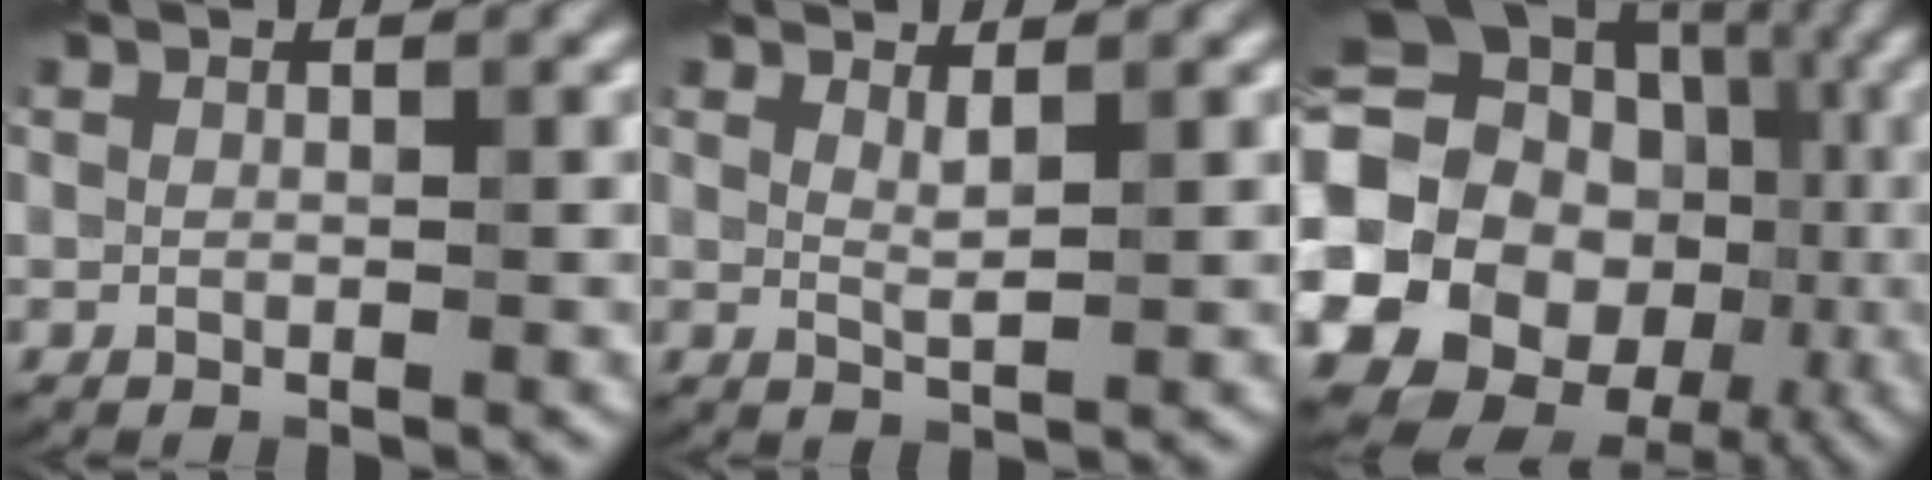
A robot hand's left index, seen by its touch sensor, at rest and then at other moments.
{"total": 1.3, "force": [0.9, 0.2, 1.0], "torque": [-0.017, -0.004, 0.015]}
{"total": 21.3, "force": [-3.4, 18.7, 9.6], "torque": [-0.174, -0.014, -0.082]}